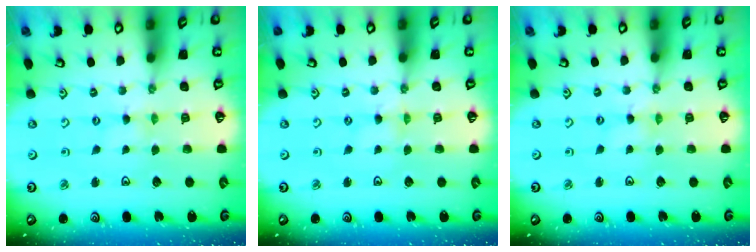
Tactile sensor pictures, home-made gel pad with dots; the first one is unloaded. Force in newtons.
{"total": 0.0}
{"total": 0.5, "press": 0.5, "slide": 0.1}